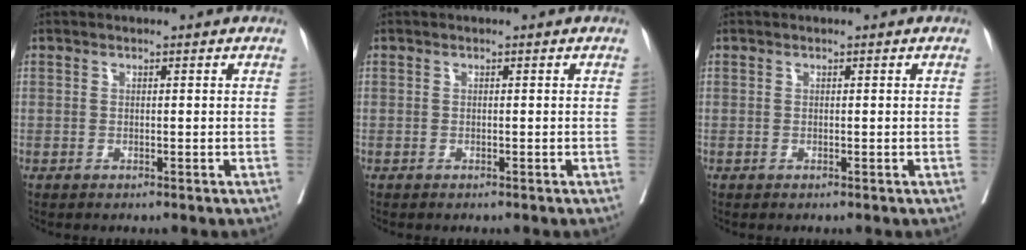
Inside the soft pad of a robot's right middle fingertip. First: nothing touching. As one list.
[{"total": 0.5, "force": [0.5, -0.1, 0.0], "torque": [0.000, 0.001, 0.008]}, {"total": 0.6, "force": [0.6, -0.1, -0.1], "torque": [0.000, 0.002, 0.011]}]